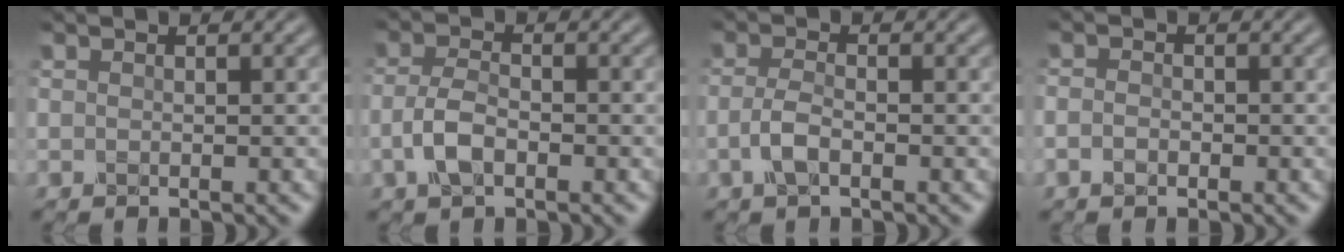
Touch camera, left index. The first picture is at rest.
{"total": 2.7, "force": [-1.3, 1.0, 2.2], "torque": [-0.052, 0.005, -0.029]}
{"total": 2.0, "force": [-0.9, 0.4, 1.7], "torque": [-0.044, 0.005, -0.020]}
{"total": 1.0, "force": [-0.7, 0.4, 0.5], "torque": [-0.013, 0.003, -0.018]}